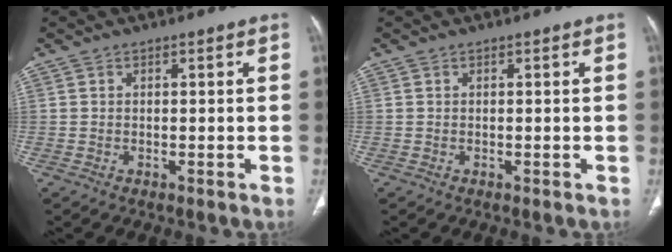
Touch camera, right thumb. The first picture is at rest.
{"total": 0.0}